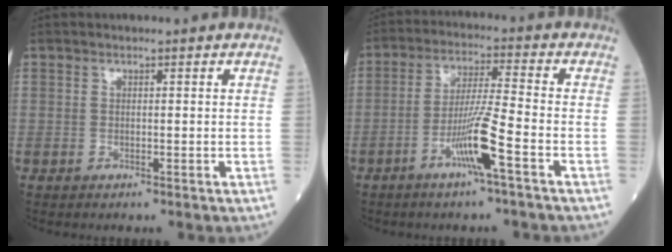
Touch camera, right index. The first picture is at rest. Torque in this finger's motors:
{"motor_torque": [1.41, -0.72, 0.80, 0.21]}